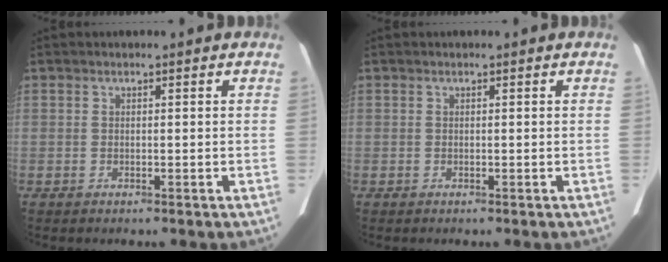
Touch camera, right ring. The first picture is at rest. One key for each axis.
{"total": 0.0}